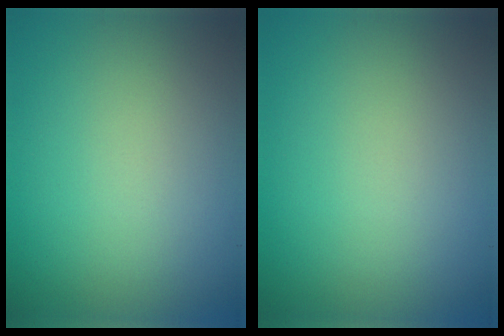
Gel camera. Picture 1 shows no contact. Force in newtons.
{"total": 0.0}